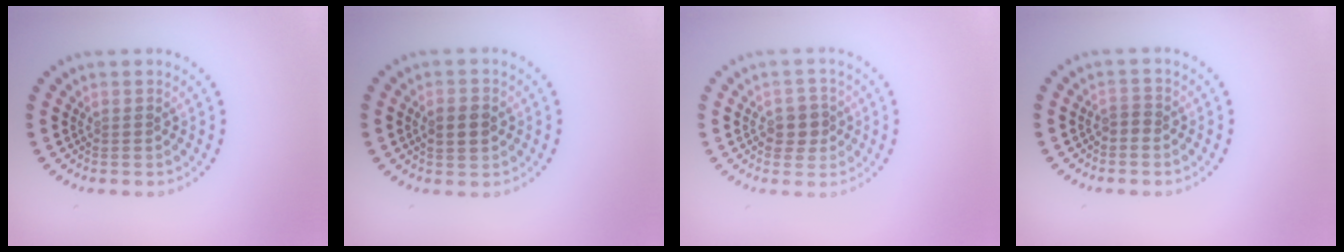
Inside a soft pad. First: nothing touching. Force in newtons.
{"total": 3.0, "press": 3.0, "slide": 0.2}
{"total": 2.3, "press": 2.2, "slide": 0.7}
{"total": 0.9, "press": 0.7, "slide": 0.6}